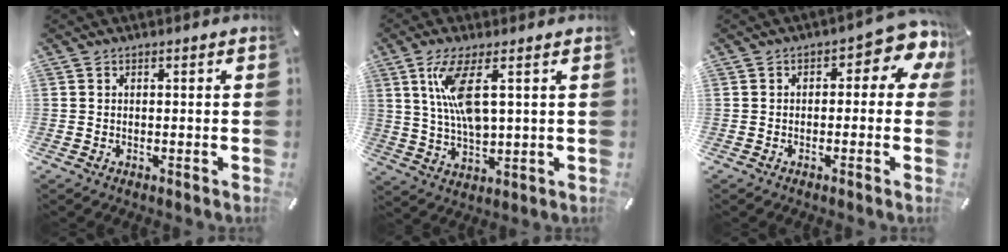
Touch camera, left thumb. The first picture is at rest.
{"total": 10.6, "force": [2.9, 3.9, 9.4], "torque": [-0.196, -0.007, 0.046]}
{"total": 6.1, "force": [1.6, 3.1, 5.0], "torque": [-0.070, -0.012, 0.019]}